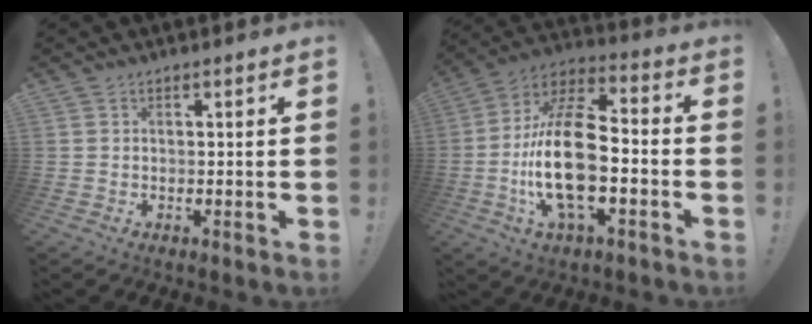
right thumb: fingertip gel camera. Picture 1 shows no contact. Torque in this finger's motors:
{"motor_torque": [2.44, 2.56, 0.38, -0.08, 0.38]}